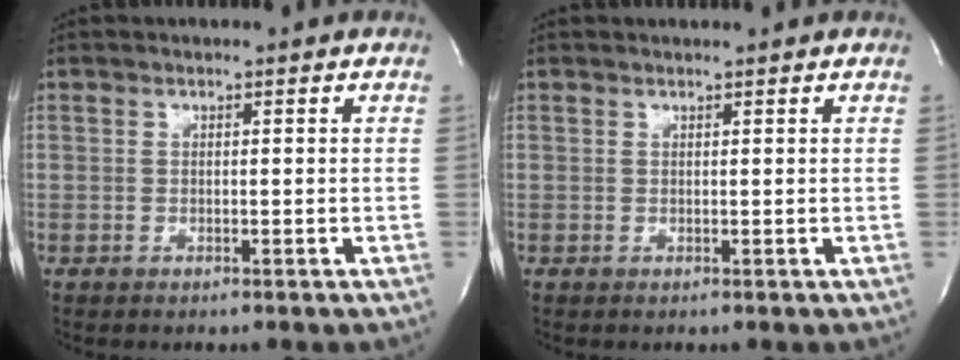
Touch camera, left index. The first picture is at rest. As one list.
[{"total": 1.0, "force": [1.0, -0.1, 0.3], "torque": [-0.006, 0.008, 0.015]}]